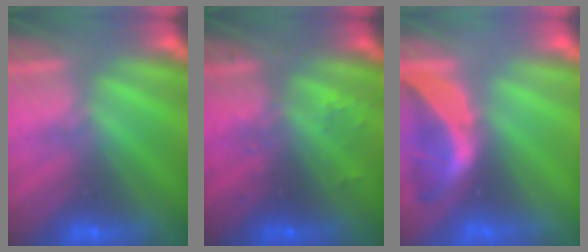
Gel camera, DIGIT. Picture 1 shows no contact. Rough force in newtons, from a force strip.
{"total": 2.4}
{"total": 1.8}